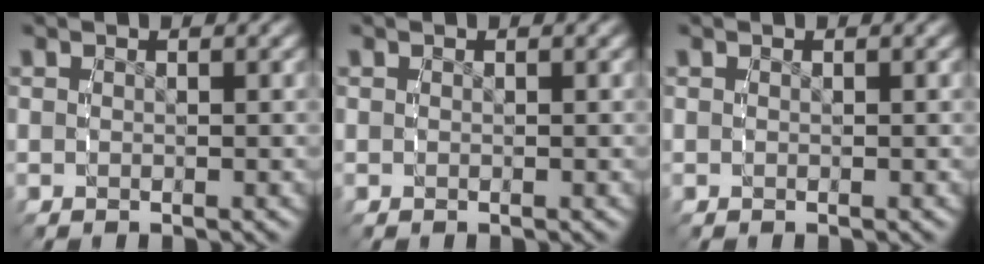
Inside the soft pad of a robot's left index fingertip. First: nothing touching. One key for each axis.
{"total": 0.0}
{"total": 0.0}